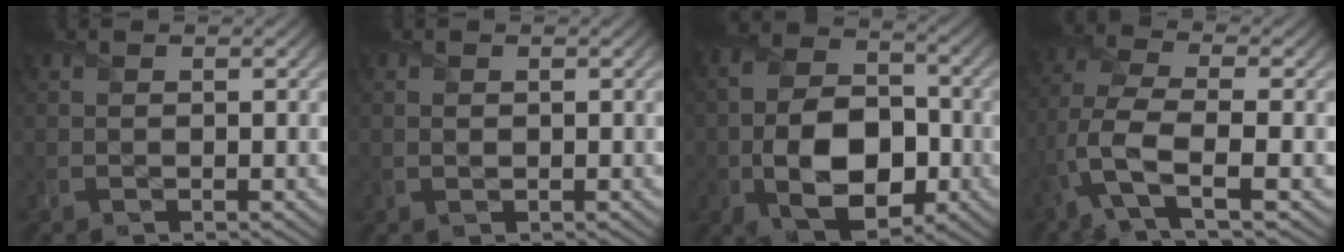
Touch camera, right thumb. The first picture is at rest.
{"total": 0.6, "force": [0.1, 0.4, 0.4], "torque": [-0.009, -0.001, 0.004]}
{"total": 10.9, "force": [-2.7, 7.1, 7.9], "torque": [-0.166, -0.020, -0.042]}
{"total": 8.9, "force": [-3.6, 3.0, 7.6], "torque": [-0.177, -0.003, -0.087]}